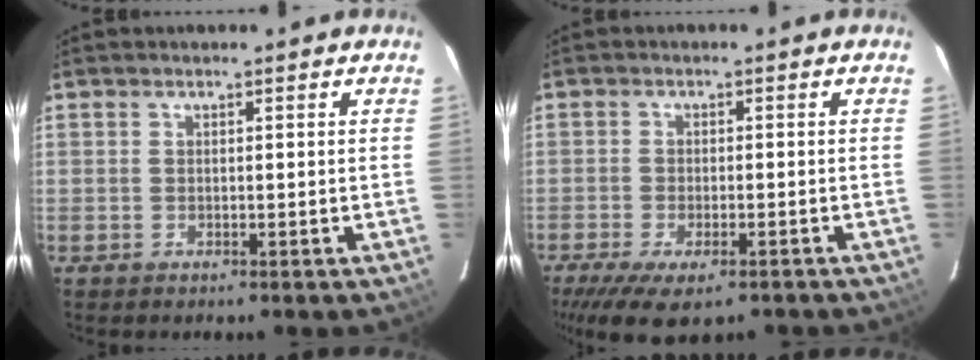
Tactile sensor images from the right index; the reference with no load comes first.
{"total": 10.3, "force": [-7.2, 3.9, 6.2], "torque": [-0.139, -0.033, -0.118]}